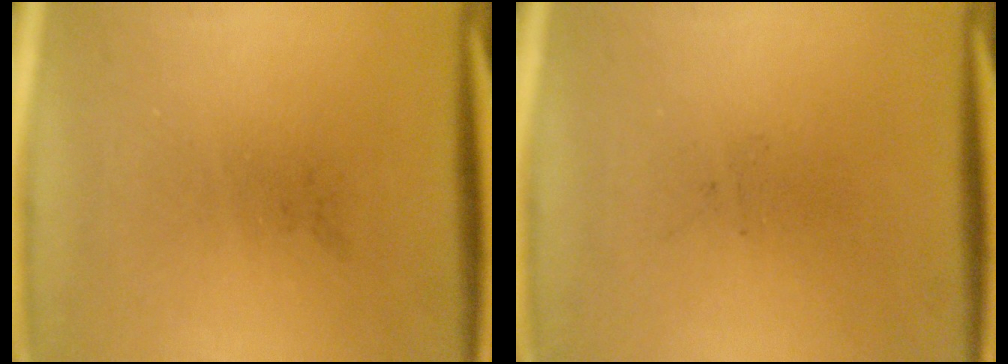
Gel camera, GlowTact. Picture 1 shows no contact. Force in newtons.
{"total": 0.0}